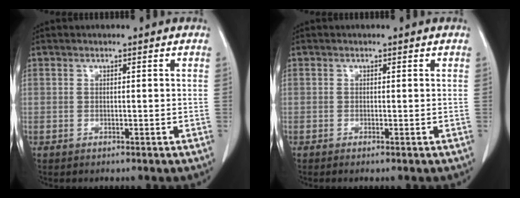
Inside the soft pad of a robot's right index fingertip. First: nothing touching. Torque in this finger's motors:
{"motor_torque": [-0.05, -0.13, -0.05, 0.00]}